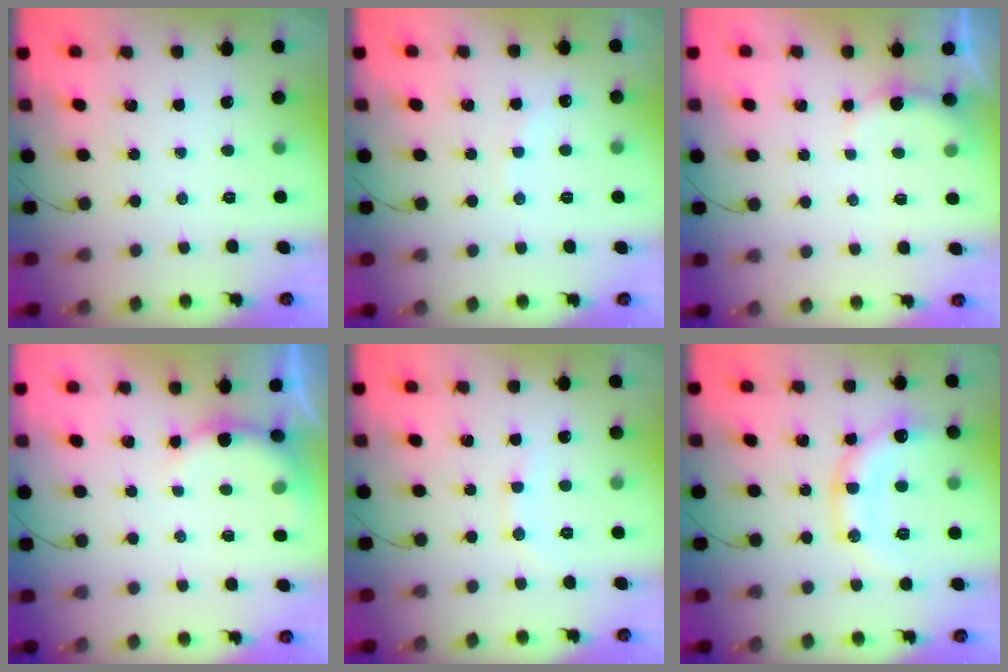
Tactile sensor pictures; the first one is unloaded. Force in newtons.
{"total": 6.1, "press": 6.0, "slide": 1.2}
{"total": 2.7, "press": 2.6, "slide": 0.6}
{"total": 6.0, "press": 5.9, "slide": 1.2}
{"total": 5.9, "press": 5.7, "slide": 1.6}
{"total": 12.9, "press": 12.8, "slide": 1.9}